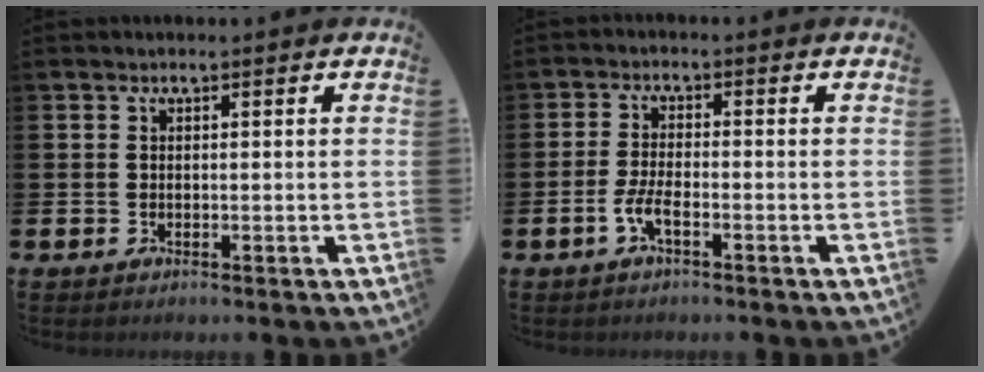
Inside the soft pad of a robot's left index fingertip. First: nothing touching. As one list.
[{"total": 3.0, "force": [-1.6, 0.7, 2.4], "torque": [-0.054, 0.003, -0.029]}]